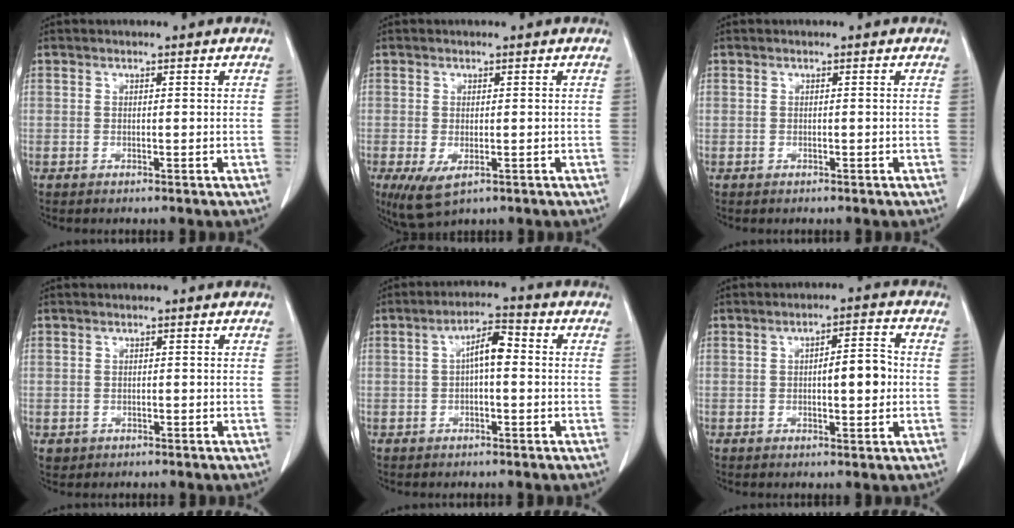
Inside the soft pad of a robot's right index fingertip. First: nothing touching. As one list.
[{"total": 4.4, "force": [-1.6, 2.1, 3.6], "torque": [-0.067, -0.015, -0.015]}, {"total": 0.0}, {"total": 1.2, "force": [-0.2, 1.2, 0.1], "torque": [0.002, 0.006, -0.002]}, {"total": 4.7, "force": [0.2, 1.3, 4.5], "torque": [-0.077, 0.020, 0.000]}, {"total": 5.4, "force": [-0.2, 1.4, 5.2], "torque": [-0.074, 0.008, -0.002]}]